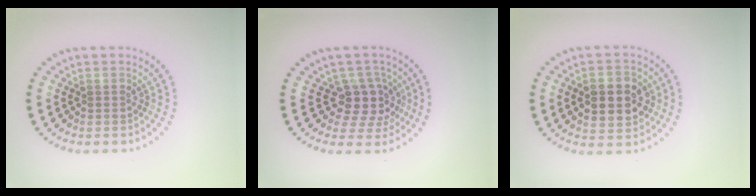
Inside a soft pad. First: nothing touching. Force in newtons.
{"total": 3.6, "press": 2.9, "slide": 2.2}
{"total": 5.5, "press": 5.4, "slide": 0.4}